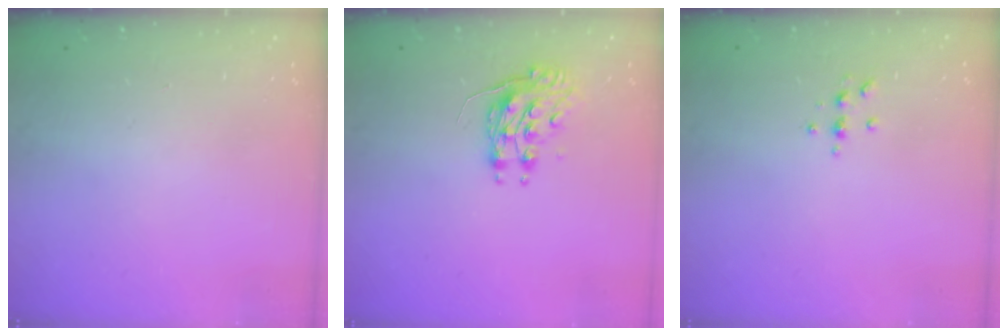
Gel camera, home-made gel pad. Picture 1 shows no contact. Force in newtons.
{"total": 8.2, "press": 8.2, "slide": 0.3}
{"total": 4.1, "press": 4.1, "slide": 0.5}